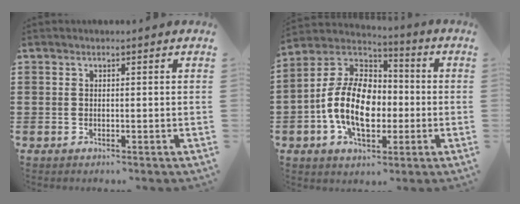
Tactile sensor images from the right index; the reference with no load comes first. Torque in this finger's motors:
{"motor_torque": [2.14, 0.00, 1.05, 0.21]}